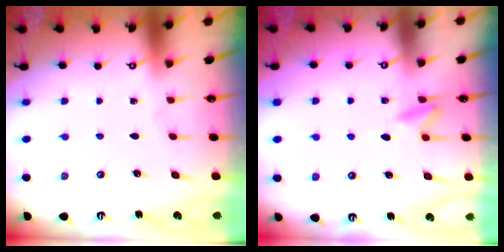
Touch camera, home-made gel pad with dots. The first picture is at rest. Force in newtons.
{"total": 9.3, "press": 9.2, "slide": 1.3}